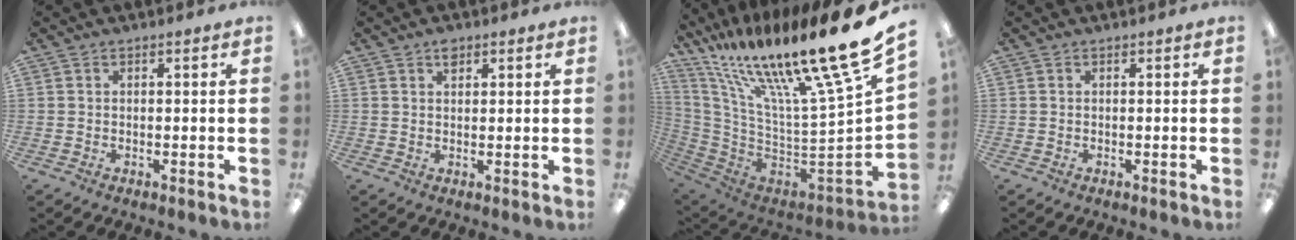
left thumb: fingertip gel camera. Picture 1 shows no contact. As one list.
[{"total": 2.0, "force": [1.4, 1.0, 1.1], "torque": [-0.009, -0.005, 0.021]}, {"total": 22.2, "force": [15.4, 2.0, 15.9], "torque": [-0.211, -0.158, 0.256]}, {"total": 0.0}]